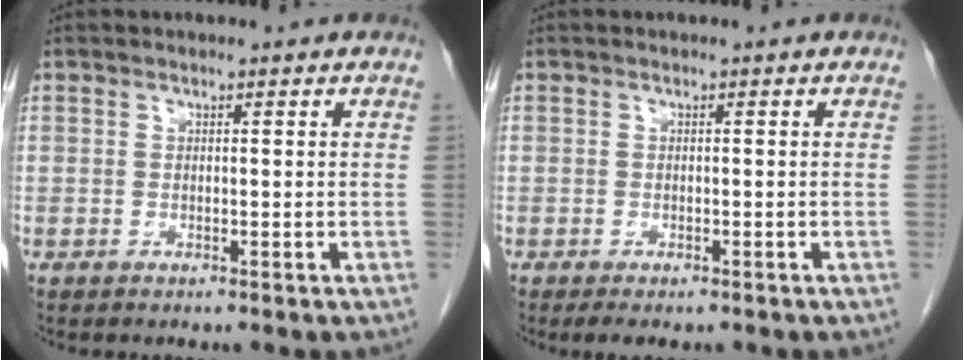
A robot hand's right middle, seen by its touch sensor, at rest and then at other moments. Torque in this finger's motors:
{"motor_torque": [0.26, -0.06, 0.01, 0.01]}